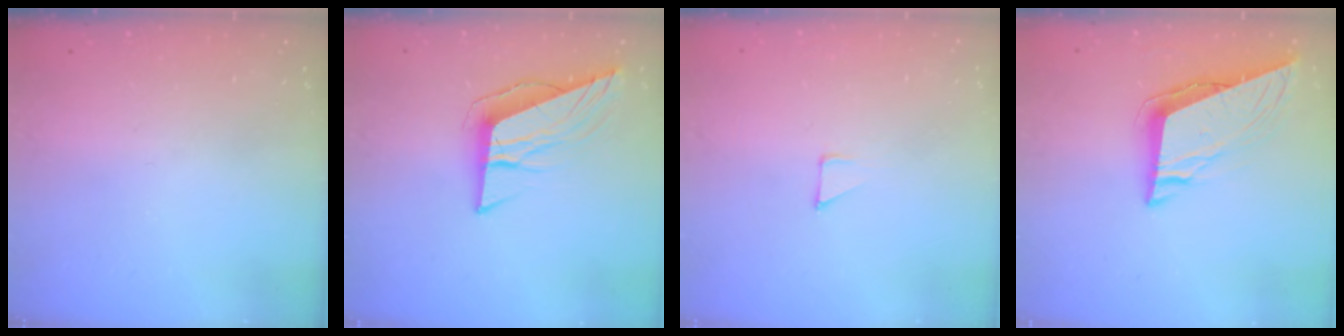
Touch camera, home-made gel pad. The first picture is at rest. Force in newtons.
{"total": 9.3, "press": 9.2, "slide": 1.6}
{"total": 3.1, "press": 3.1, "slide": 0.3}
{"total": 8.9, "press": 8.8, "slide": 1.4}